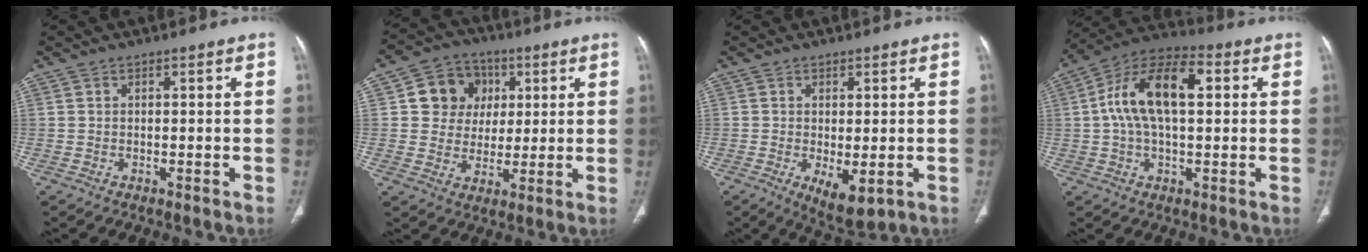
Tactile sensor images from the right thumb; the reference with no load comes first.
{"total": 10.7, "force": [2.9, 9.6, 3.7], "torque": [-0.017, -0.001, 0.046]}
{"total": 6.4, "force": [-1.6, 2.7, 5.5], "torque": [-0.087, -0.018, -0.014]}
{"total": 15.2, "force": [2.6, 7.6, 12.9], "torque": [-0.237, 0.033, 0.041]}